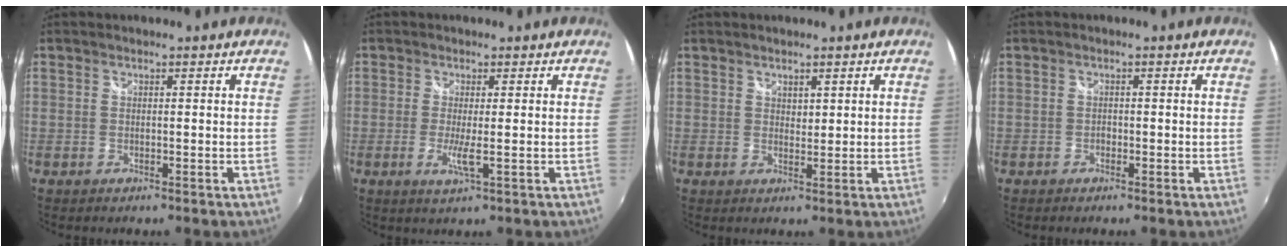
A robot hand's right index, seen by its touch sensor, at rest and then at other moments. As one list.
[{"total": 3.2, "force": [-0.5, -0.1, 3.1], "torque": [-0.067, -0.006, -0.010]}, {"total": 1.6, "force": [1.2, 1.0, 0.5], "torque": [-0.003, 0.001, 0.020]}, {"total": 0.7, "force": [-0.6, 0.5, 0.1], "torque": [-0.003, 0.002, -0.009]}]